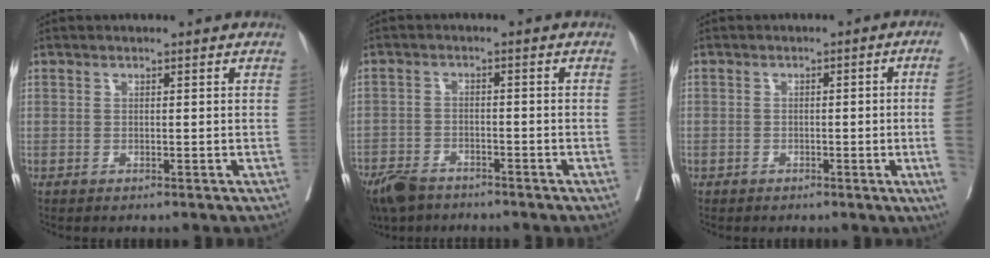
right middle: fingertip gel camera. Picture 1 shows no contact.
{"total": 7.3, "force": [-6.0, 2.8, 2.9], "torque": [-0.052, -0.013, -0.106]}
{"total": 5.4, "force": [-1.0, -0.7, 5.3], "torque": [-0.060, 0.000, -0.016]}